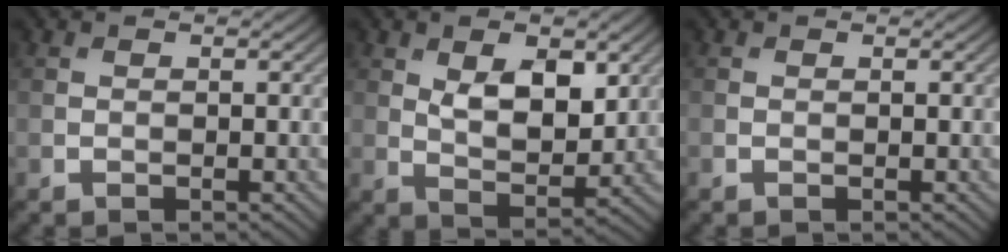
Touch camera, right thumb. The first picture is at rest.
{"total": 6.9, "force": [2.5, 3.6, 5.4], "torque": [-0.098, -0.006, 0.045]}
{"total": 0.0}